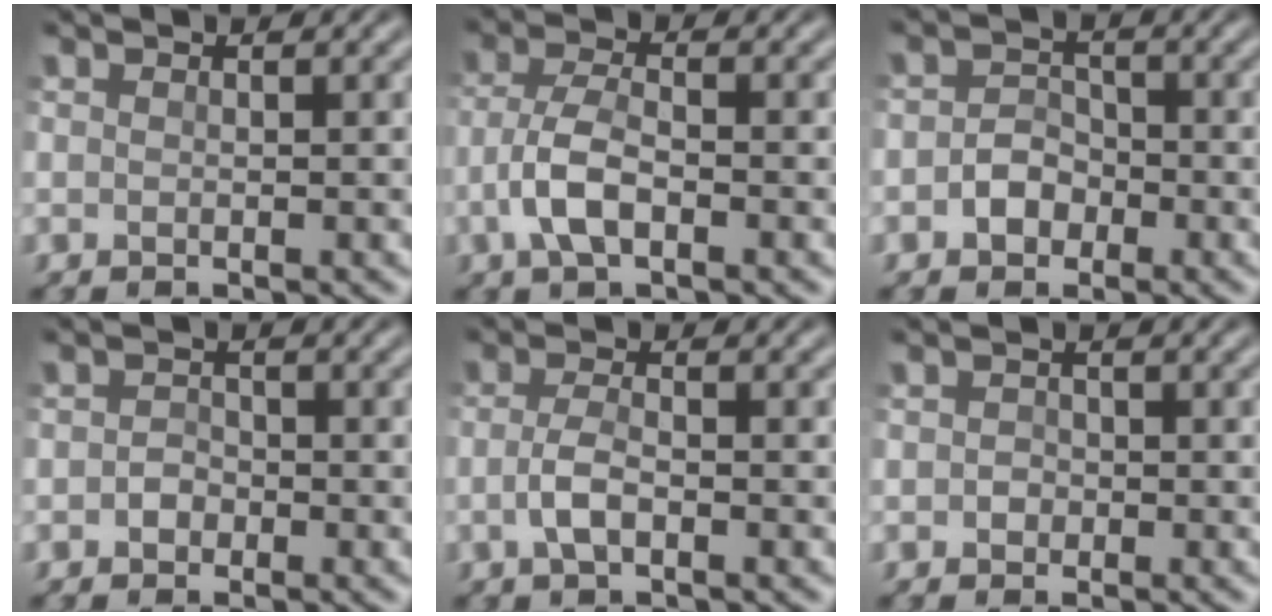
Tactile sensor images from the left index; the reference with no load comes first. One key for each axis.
{"total": 3.9, "fx": -1.5, "fy": 1.7, "fz": 3.2, "tx": -0.069, "ty": 0.002, "tz": -0.036}
{"total": 2.3, "fx": -1.0, "fy": 1.8, "fz": 1.1, "tx": -0.017, "ty": 0.004, "tz": -0.022}
{"total": 1.2, "fx": -0.4, "fy": 1.0, "fz": 0.5, "tx": -0.006, "ty": -0.001, "tz": -0.011}
{"total": 2.4, "fx": -0.7, "fy": 0.9, "fz": 2.1, "tx": -0.045, "ty": 0.000, "tz": -0.018}
{"total": 0.9, "fx": -0.1, "fy": 0.8, "fz": 0.3, "tx": -0.002, "ty": -0.003, "tz": -0.006}